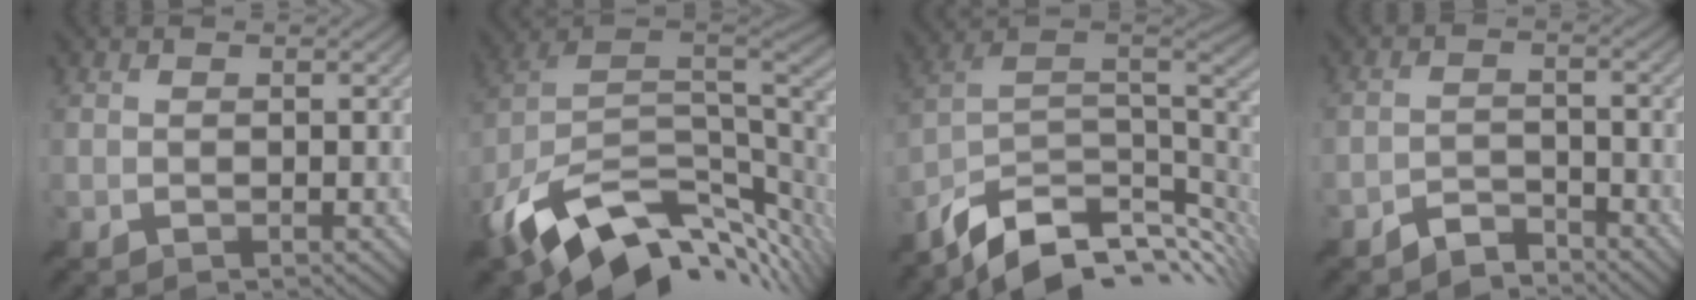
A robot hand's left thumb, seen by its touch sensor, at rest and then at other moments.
{"total": 15.8, "force": [-5.8, 9.0, 11.6], "torque": [-0.247, -0.022, -0.094]}
{"total": 12.4, "force": [-6.7, 6.2, 8.3], "torque": [-0.181, -0.012, -0.112]}
{"total": 3.4, "force": [-3.2, 0.9, 0.8], "torque": [-0.008, 0.000, -0.068]}